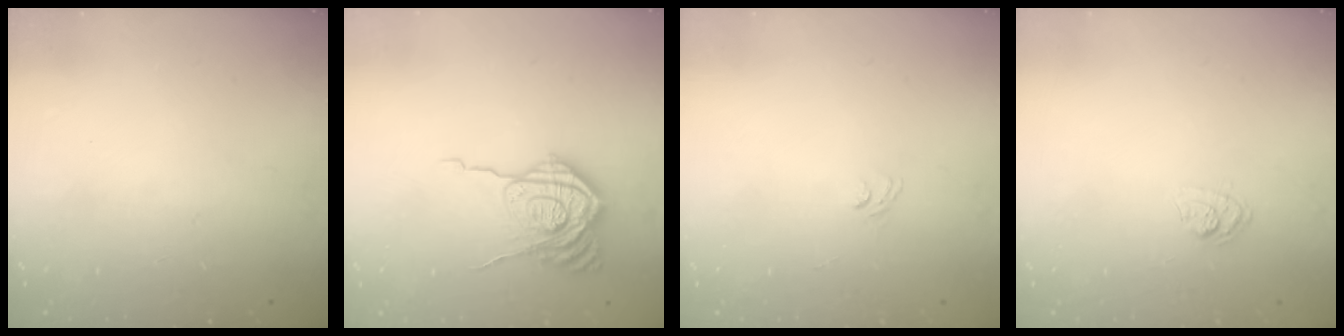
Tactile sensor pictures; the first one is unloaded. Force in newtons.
{"total": 14.4, "press": 14.3, "slide": 1.1}
{"total": 2.4, "press": 2.1, "slide": 1.1}
{"total": 6.2, "press": 6.0, "slide": 1.6}